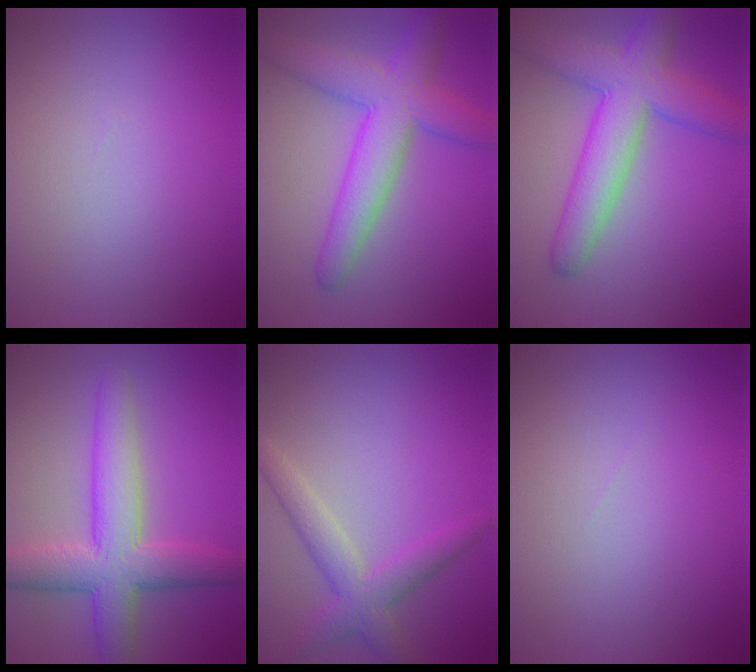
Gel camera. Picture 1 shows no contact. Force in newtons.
{"total": 6.5, "press": 6.5, "slide": 0.3}
{"total": 6.9, "press": 6.9, "slide": 0.2}
{"total": 6.8, "press": 6.8, "slide": 0.3}
{"total": 3.5, "press": 3.5, "slide": 0.0}
{"total": 0.0}